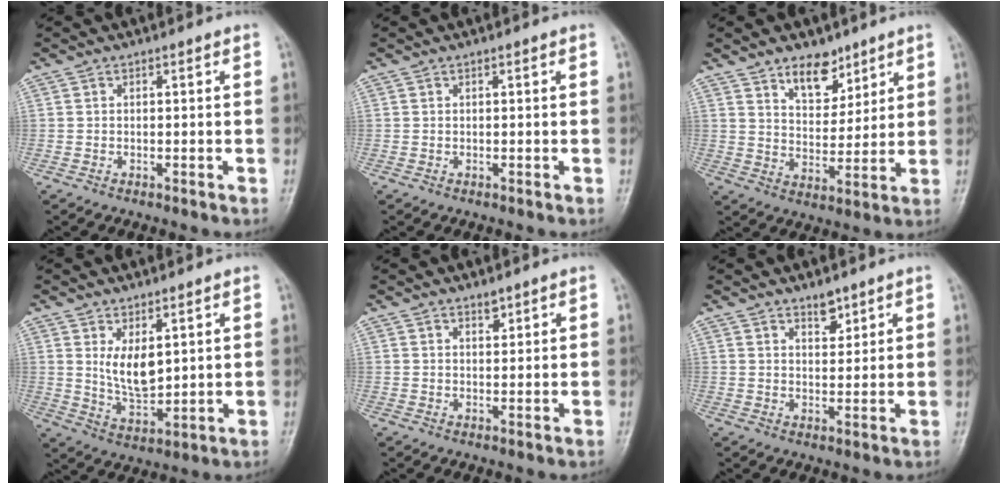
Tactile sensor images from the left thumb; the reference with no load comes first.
{"total": 0.0}
{"total": 8.4, "force": [5.8, 4.6, 4.1], "torque": [-0.031, -0.042, 0.101]}
{"total": 7.4, "force": [2.6, 3.6, 5.9], "torque": [-0.091, -0.028, 0.060]}
{"total": 1.8, "force": [1.4, 0.7, 0.8], "torque": [-0.004, -0.009, 0.021]}
{"total": 3.5, "force": [2.6, 1.6, 1.8], "torque": [-0.012, -0.018, 0.043]}